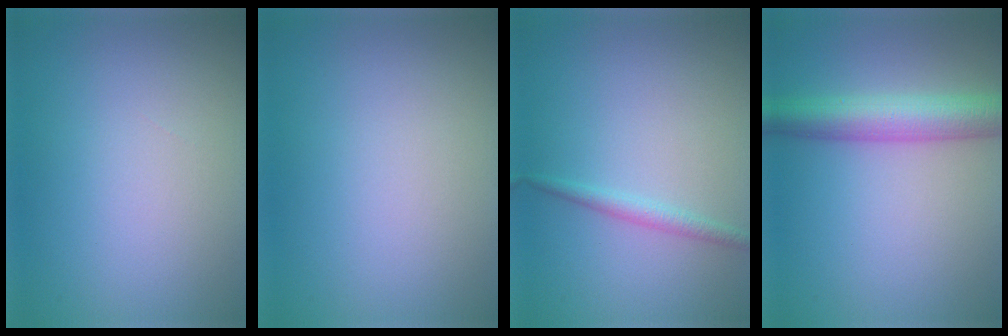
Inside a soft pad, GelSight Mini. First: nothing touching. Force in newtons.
{"total": 0.0}
{"total": 1.4, "press": 1.4, "slide": 0.1}
{"total": 5.5, "press": 5.5, "slide": 0.2}